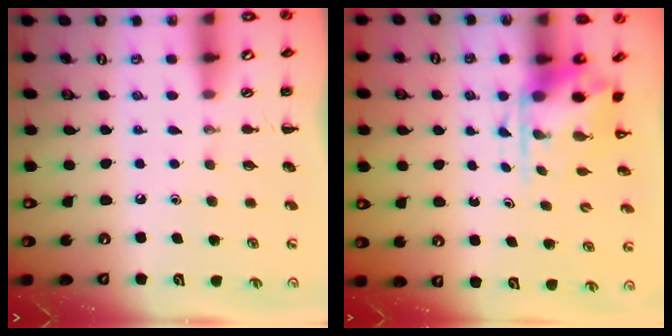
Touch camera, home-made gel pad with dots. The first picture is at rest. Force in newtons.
{"total": 3.8, "press": 3.7, "slide": 0.9}